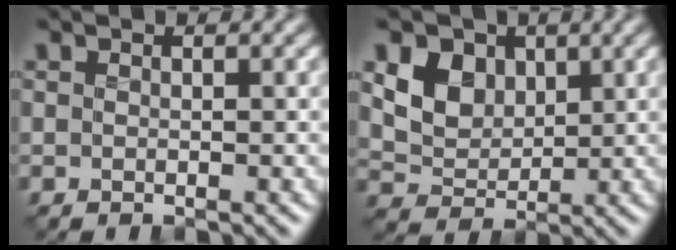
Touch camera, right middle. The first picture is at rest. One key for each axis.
{"total": 4.4, "fx": 1.5, "fy": 3.5, "fz": 2.3, "tx": -0.054, "ty": -0.011, "tz": 0.023}